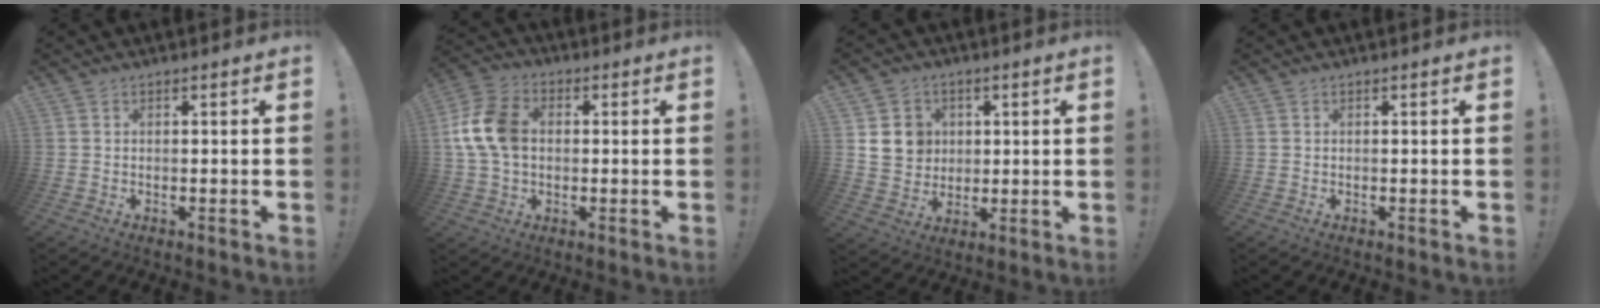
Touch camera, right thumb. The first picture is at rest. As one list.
[{"total": 13.9, "force": [1.1, 10.0, 9.7], "torque": [-0.185, 0.012, 0.023]}, {"total": 9.9, "force": [2.9, 8.9, 3.2], "torque": [-0.043, -0.006, 0.065]}, {"total": 0.0}]